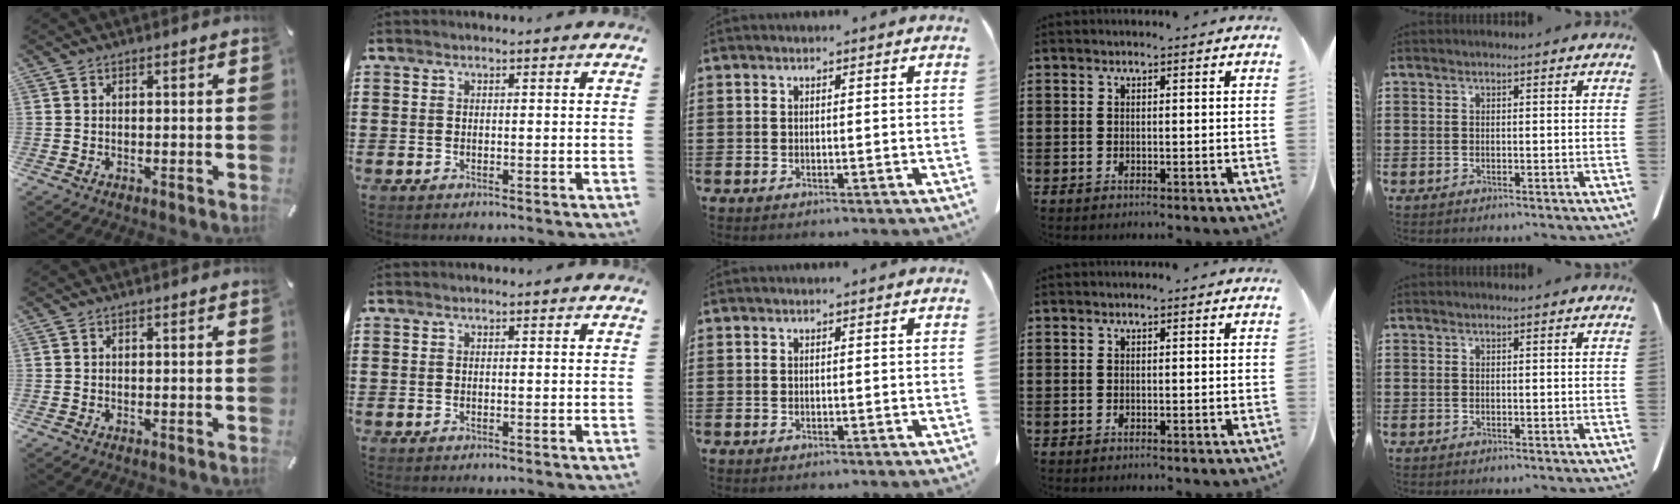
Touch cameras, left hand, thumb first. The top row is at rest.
{}